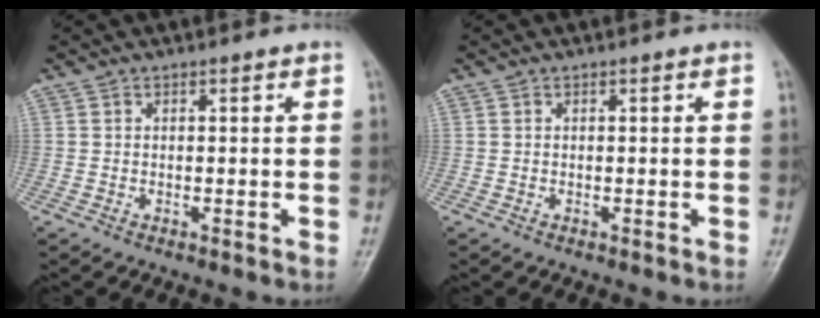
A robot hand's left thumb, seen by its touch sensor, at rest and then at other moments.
{"total": 0.0}